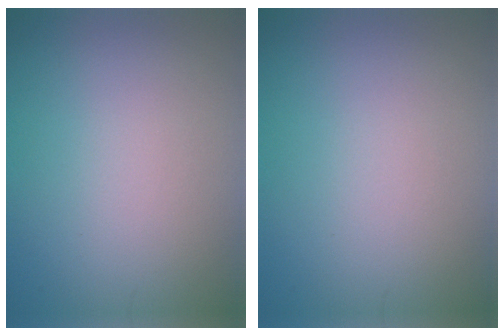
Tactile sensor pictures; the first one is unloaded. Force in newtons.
{"total": 0.0}